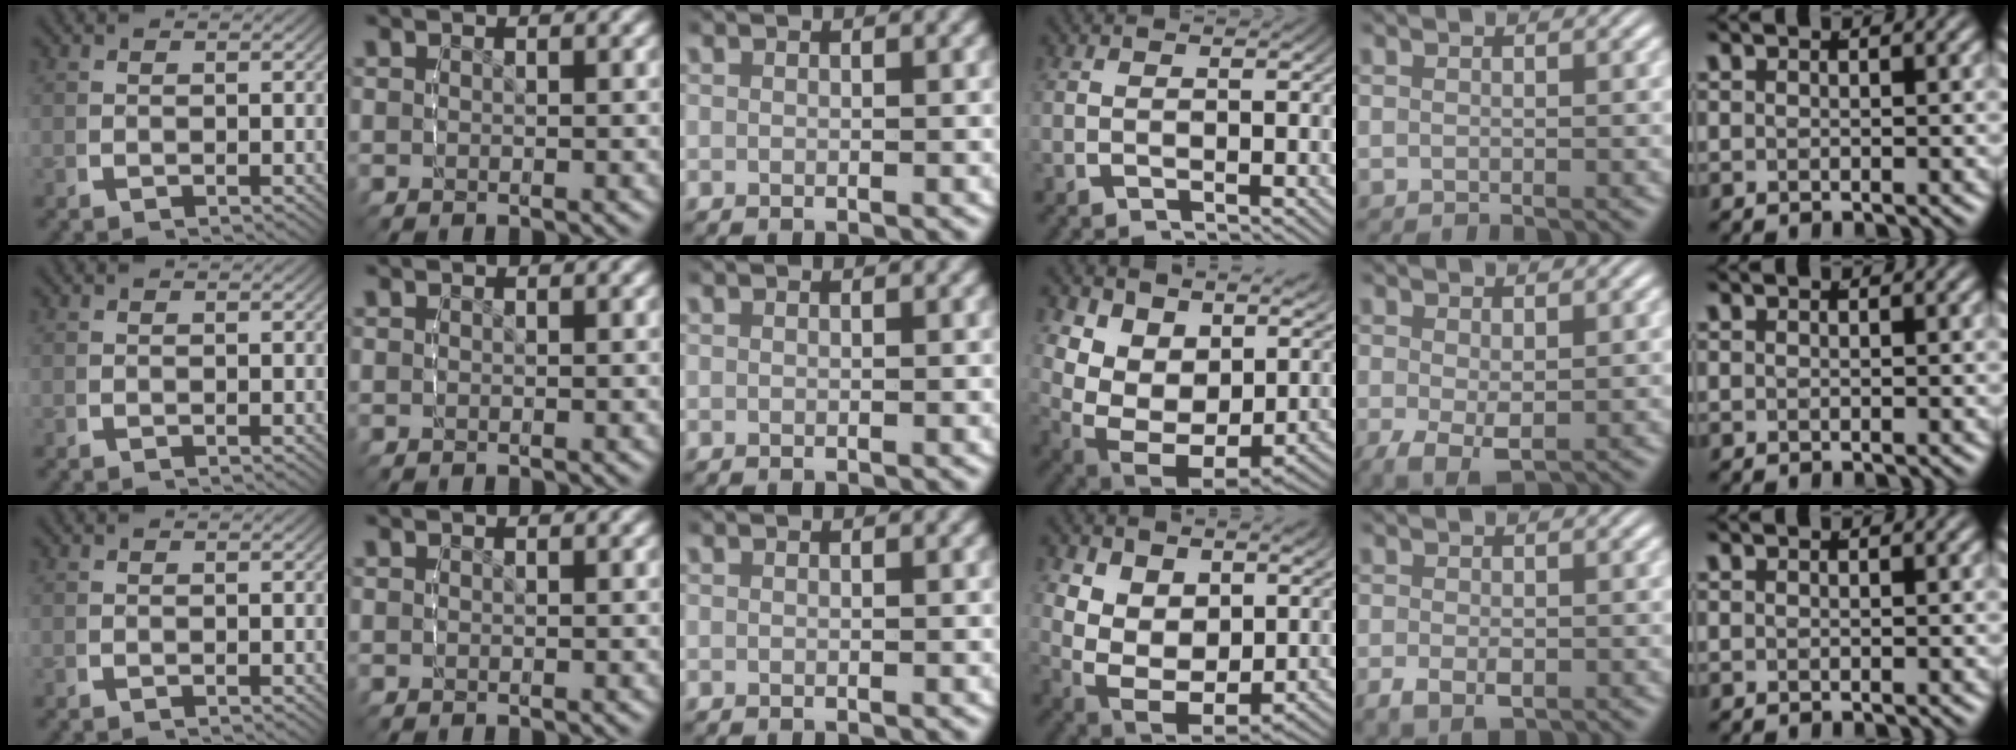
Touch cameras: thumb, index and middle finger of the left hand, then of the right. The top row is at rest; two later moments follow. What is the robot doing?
{"motion": "lift_and_place", "object": "air blower"}